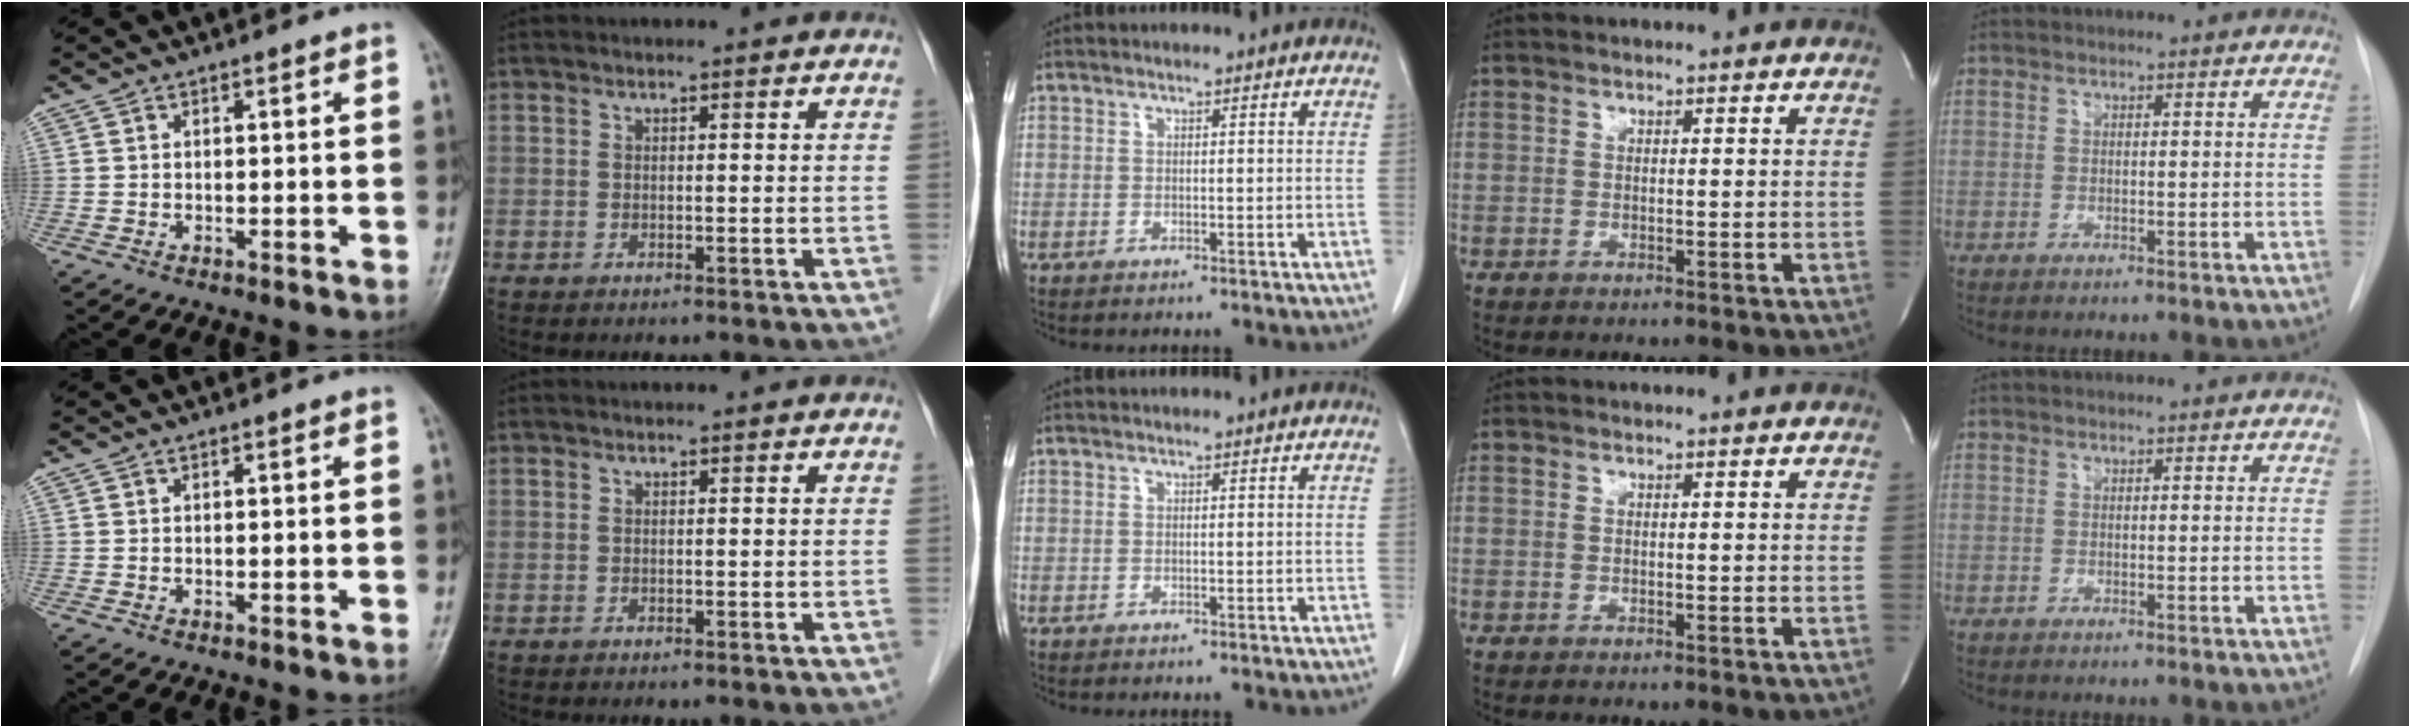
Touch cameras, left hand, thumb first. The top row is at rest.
{}